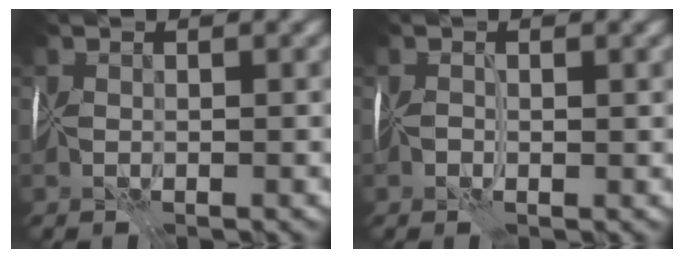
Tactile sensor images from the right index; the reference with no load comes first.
{"total": 1.1, "force": [0.2, -0.8, -0.7], "torque": [0.020, 0.000, 0.002]}